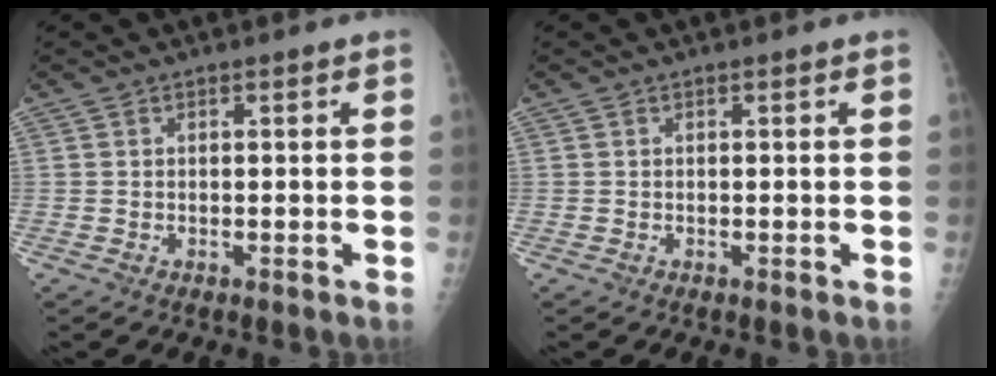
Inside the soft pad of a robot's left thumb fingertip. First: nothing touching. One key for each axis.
{"total": 0.0}